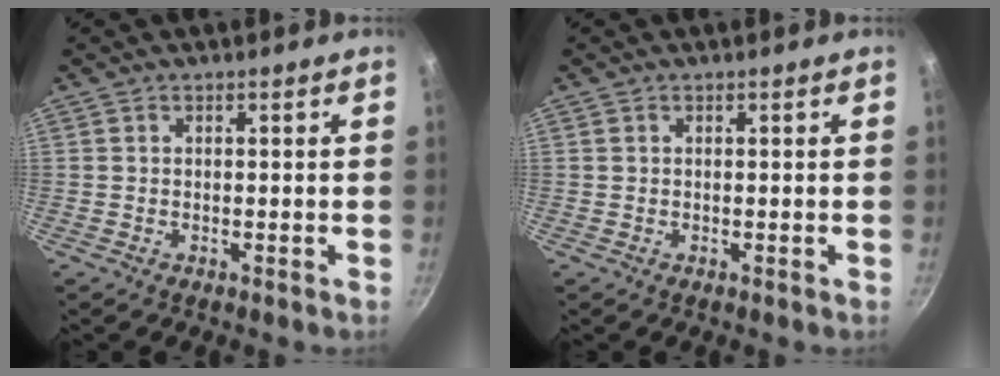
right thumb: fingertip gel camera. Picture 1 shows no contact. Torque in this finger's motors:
{"motor_torque": [-0.39, 0.19, 0.15, 0.28, 0.00]}